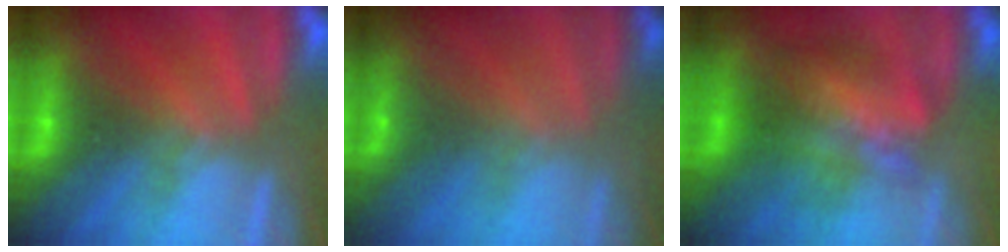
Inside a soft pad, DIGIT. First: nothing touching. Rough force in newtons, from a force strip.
{"total": 1.7}
{"total": 3.7}